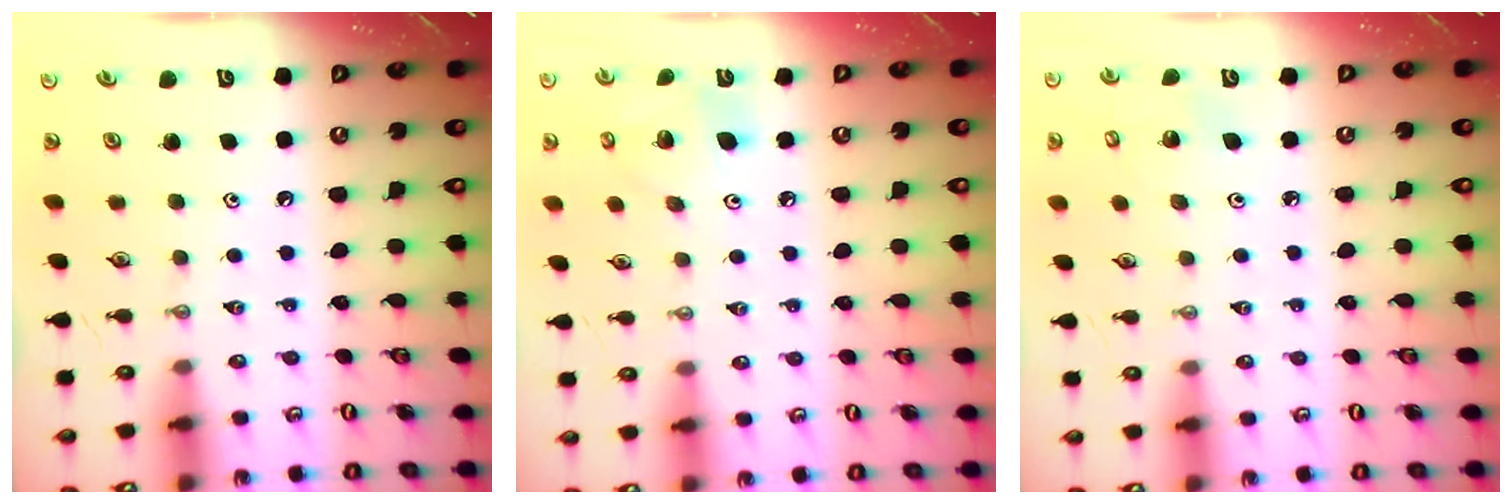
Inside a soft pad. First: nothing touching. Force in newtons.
{"total": 9.0, "press": 8.8, "slide": 1.8}
{"total": 3.0, "press": 2.6, "slide": 1.5}